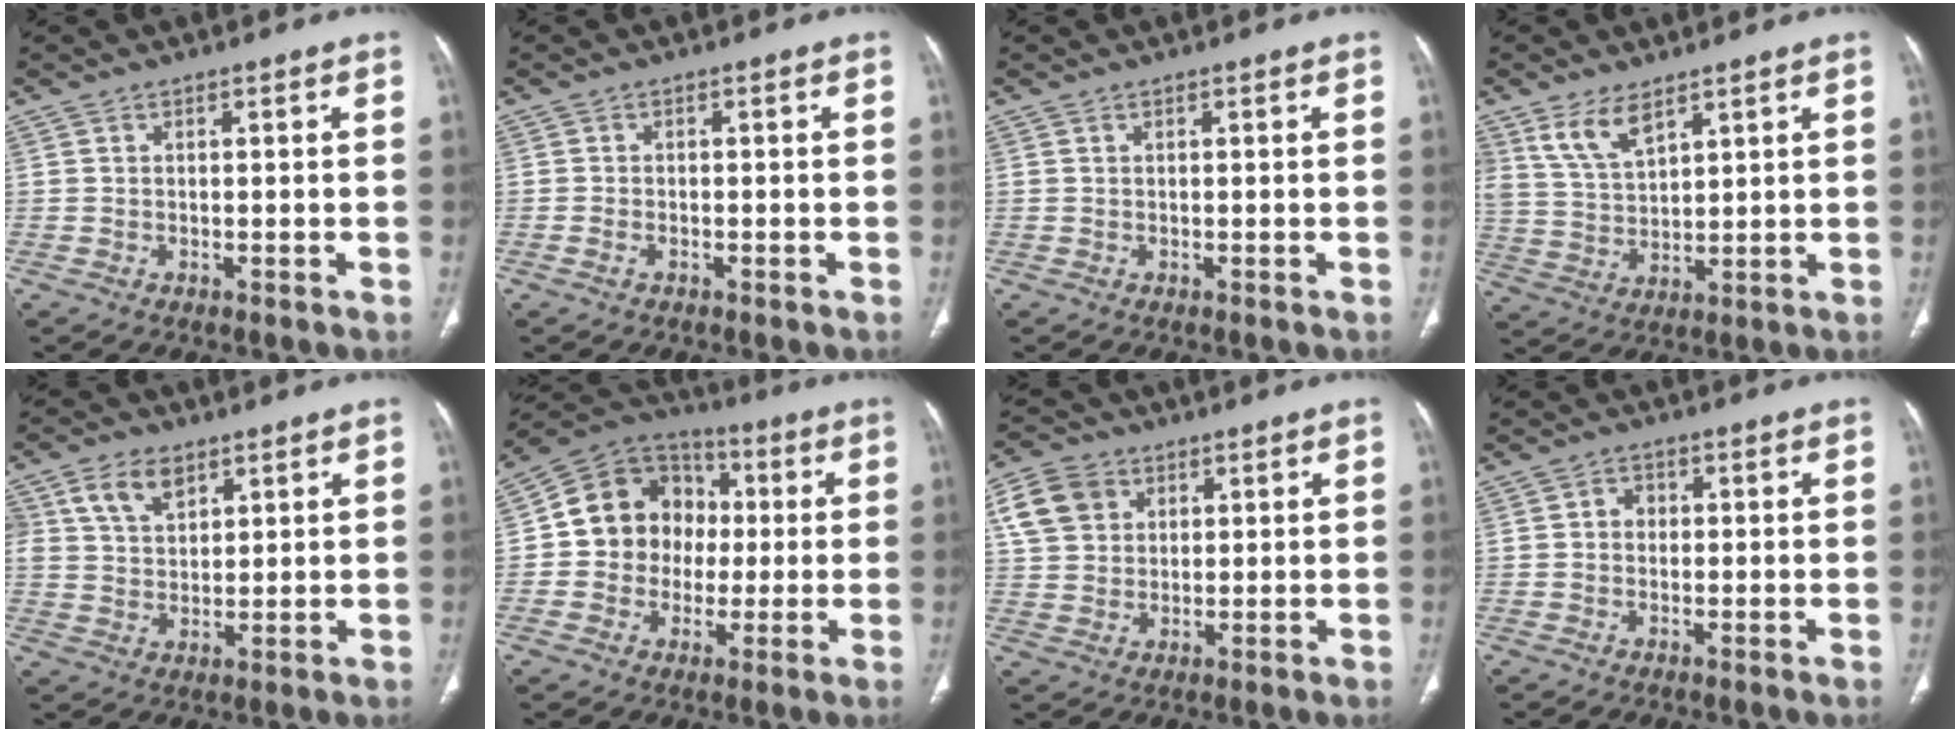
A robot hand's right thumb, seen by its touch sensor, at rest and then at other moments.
{"total": 1.1, "force": [-0.6, 0.6, 0.7], "torque": [-0.018, 0.004, -0.011]}
{"total": 0.0}
{"total": 7.2, "force": [4.8, 3.3, 4.2], "torque": [-0.073, -0.024, 0.103]}
{"total": 7.9, "force": [4.2, 5.0, 4.5], "torque": [-0.068, -0.013, 0.081]}
{"total": 14.6, "force": [0.3, 12.9, 6.8], "torque": [-0.070, 0.029, -0.003]}
{"total": 8.8, "force": [3.4, 6.9, 4.2], "torque": [-0.064, 0.000, 0.065]}
{"total": 2.1, "force": [0.0, 1.9, 1.0], "torque": [-0.002, 0.007, -0.005]}